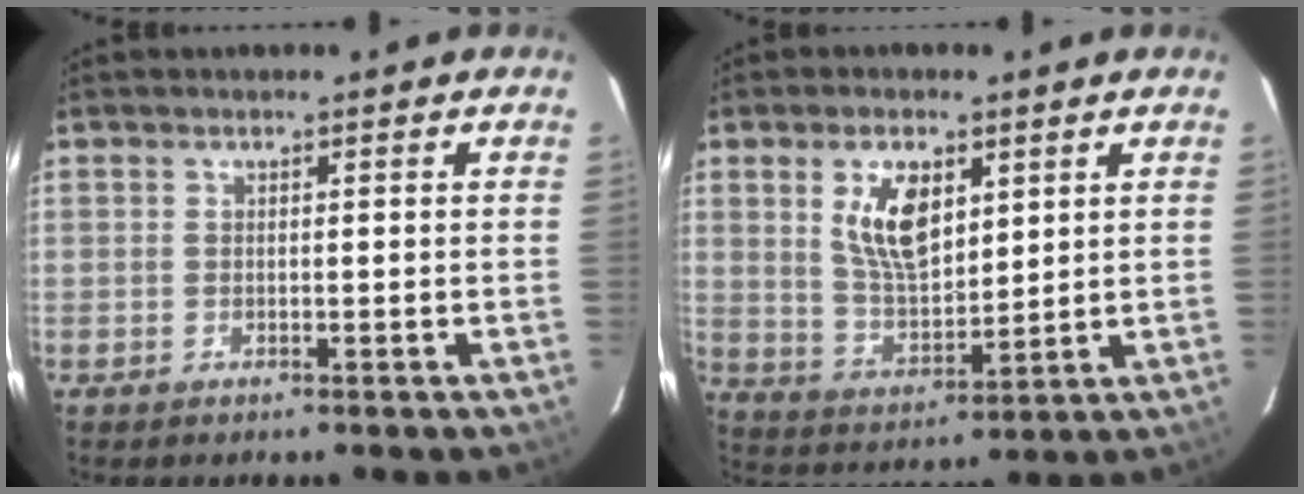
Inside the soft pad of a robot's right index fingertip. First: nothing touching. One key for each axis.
{"total": 10.3, "fx": 4.0, "fy": 5.2, "fz": 7.9, "tx": -0.147, "ty": 0.004, "tz": 0.088}